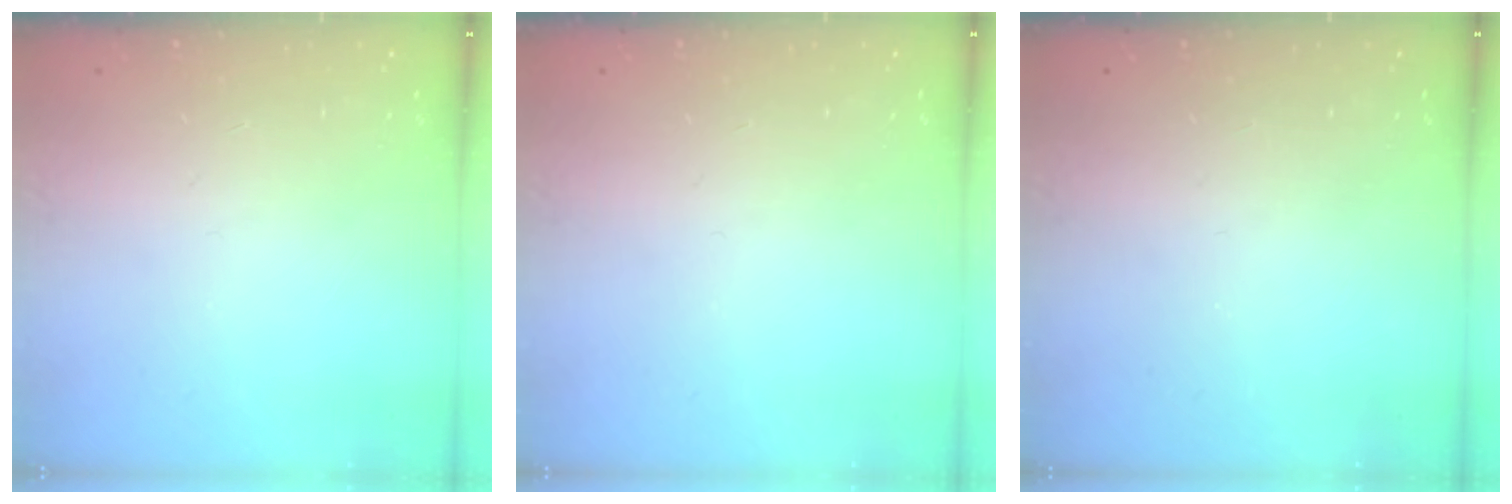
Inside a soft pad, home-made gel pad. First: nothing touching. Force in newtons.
{"total": 0.0}
{"total": 0.0}